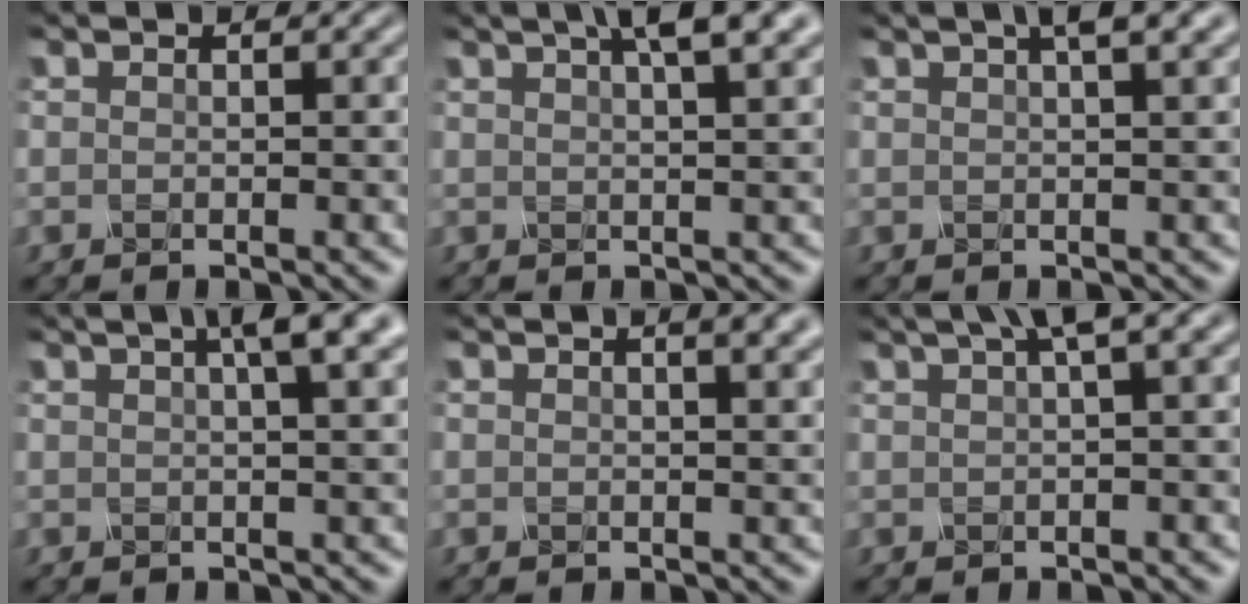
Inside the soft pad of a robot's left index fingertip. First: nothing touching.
{"total": 6.0, "force": [3.7, 1.7, 4.5], "torque": [-0.041, 0.027, 0.028]}
{"total": 4.3, "force": [2.6, 1.2, 3.3], "torque": [-0.031, 0.015, 0.019]}
{"total": 5.7, "force": [3.0, 1.5, 4.6], "torque": [-0.041, 0.024, 0.022]}
{"total": 4.1, "force": [2.2, 1.7, 3.0], "torque": [-0.019, 0.019, 0.005]}
{"total": 4.5, "force": [2.4, 0.8, 3.7], "torque": [-0.052, 0.022, 0.039]}